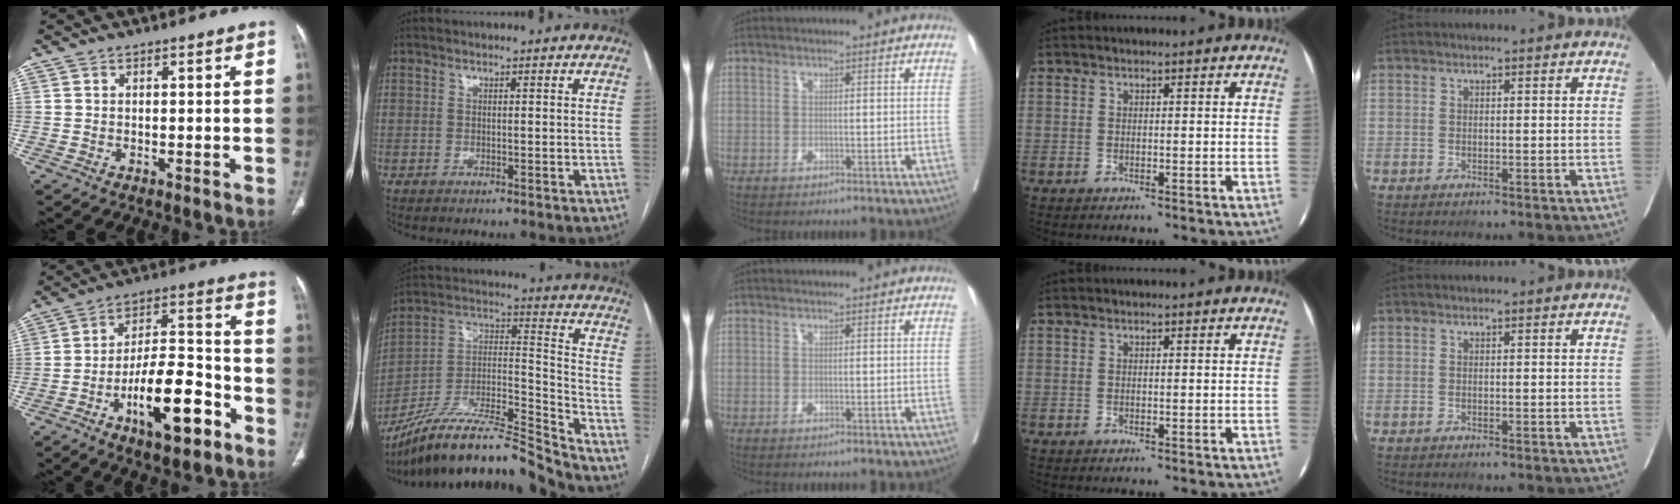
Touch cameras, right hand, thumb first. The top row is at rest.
{"thumb": {"total": 16.0, "force": [-7.6, 6.1, 12.7], "torque": [-0.189, 0.054, -0.121]}, "index": {"total": 20.3, "force": [-18.5, 0.9, 8.3], "torque": [-0.158, 0.033, -0.327]}}